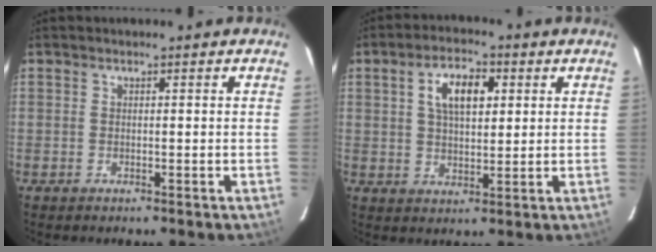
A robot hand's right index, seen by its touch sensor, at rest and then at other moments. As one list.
[{"total": 7.7, "force": [2.4, 3.8, 6.2], "torque": [-0.110, 0.018, 0.044]}]